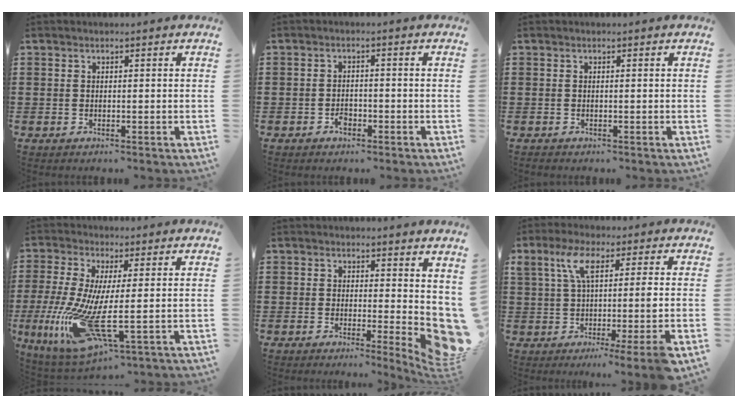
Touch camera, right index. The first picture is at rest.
{"total": 1.8, "force": [-1.1, 1.0, 0.9], "torque": [-0.020, 0.000, -0.023]}
{"total": 0.0}
{"total": 13.3, "force": [-2.6, 3.4, 12.6], "torque": [-0.270, -0.028, -0.043]}
{"total": 4.5, "force": [0.6, 2.7, 3.6], "torque": [-0.036, -0.019, 0.013]}
{"total": 9.4, "force": [1.0, 0.3, 9.3], "torque": [-0.171, 0.003, 0.014]}